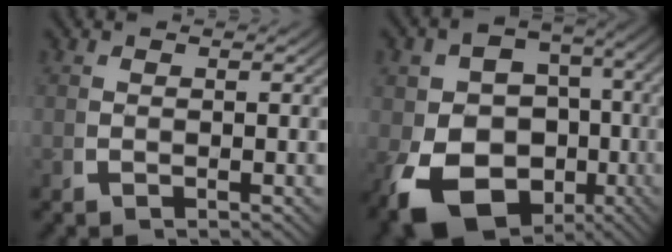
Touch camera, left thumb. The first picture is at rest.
{"total": 15.3, "force": [-4.2, 11.7, 8.8], "torque": [-0.194, -0.074, -0.037]}